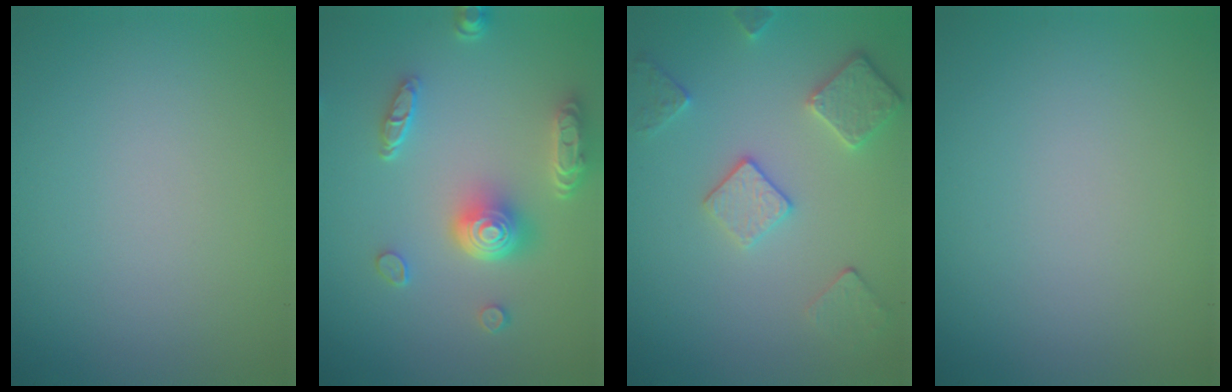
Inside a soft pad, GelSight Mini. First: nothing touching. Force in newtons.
{"total": 5.1, "press": 4.0, "slide": 3.1}
{"total": 3.6, "press": 3.1, "slide": 1.8}
{"total": 0.0}